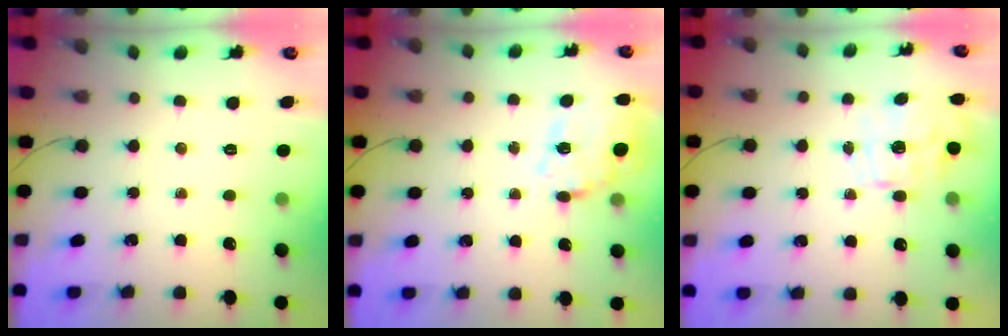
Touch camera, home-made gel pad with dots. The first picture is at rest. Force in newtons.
{"total": 16.7, "press": 16.3, "slide": 3.6}
{"total": 1.6, "press": 1.4, "slide": 0.7}